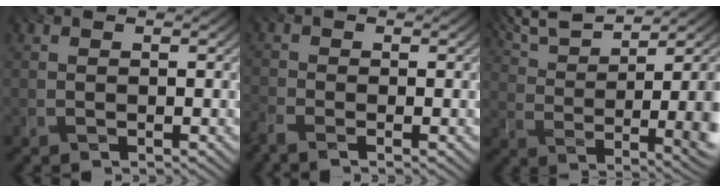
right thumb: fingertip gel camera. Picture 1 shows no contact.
{"total": 2.4, "force": [-2.1, 0.7, 0.9], "torque": [-0.028, -0.003, -0.053]}
{"total": 11.2, "force": [5.2, 3.2, 9.4], "torque": [-0.169, 0.018, 0.097]}